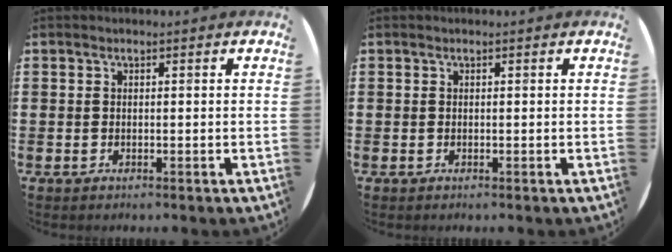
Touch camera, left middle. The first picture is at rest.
{"total": 0.0}